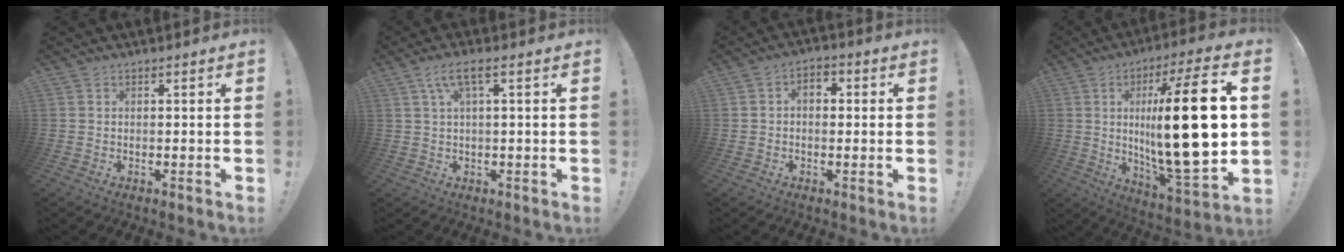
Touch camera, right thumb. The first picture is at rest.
{"total": 5.6, "force": [1.8, 1.1, 5.2], "torque": [-0.097, 0.001, 0.029]}
{"total": 3.4, "force": [-0.1, 2.5, 2.3], "torque": [-0.025, 0.000, -0.006]}
{"total": 27.5, "force": [2.3, 7.2, 26.4], "torque": [-0.440, -0.023, 0.027]}